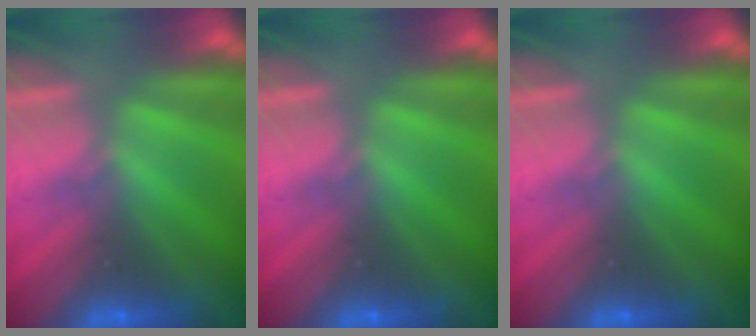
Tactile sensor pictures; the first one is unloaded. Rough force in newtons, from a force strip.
{"total": 0.0}
{"total": 0.0}